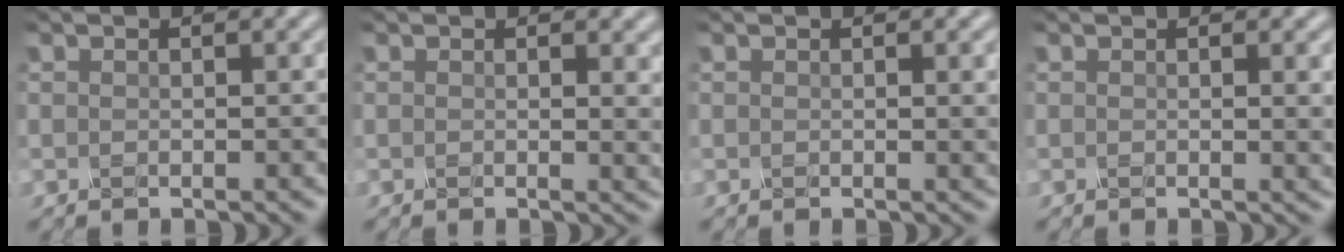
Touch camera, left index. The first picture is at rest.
{"total": 2.5, "force": [0.4, 0.8, 2.3], "torque": [-0.017, 0.000, 0.003]}
{"total": 2.1, "force": [0.2, 0.6, 2.0], "torque": [-0.018, 0.001, -0.002]}
{"total": 2.5, "force": [0.3, 0.8, 2.4], "torque": [-0.020, -0.001, -0.001]}